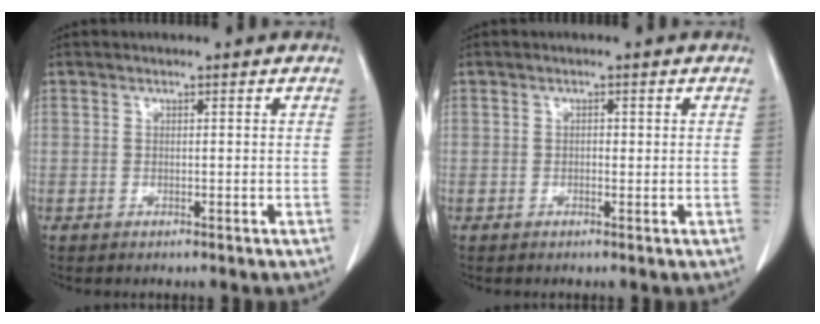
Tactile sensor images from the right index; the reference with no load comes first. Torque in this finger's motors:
{"motor_torque": [-0.27, 0.27, -0.02, -0.01]}